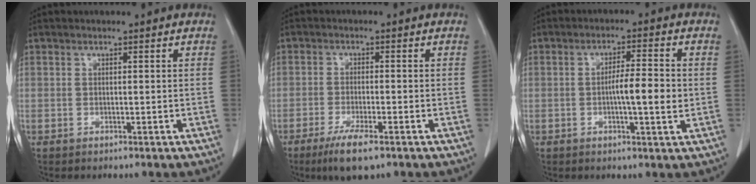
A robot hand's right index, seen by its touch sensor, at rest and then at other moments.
{"total": 6.0, "force": [-3.8, 0.8, 4.5], "torque": [-0.087, -0.014, -0.064]}
{"total": 5.9, "force": [-0.5, 0.5, 5.9], "torque": [-0.095, 0.001, -0.010]}